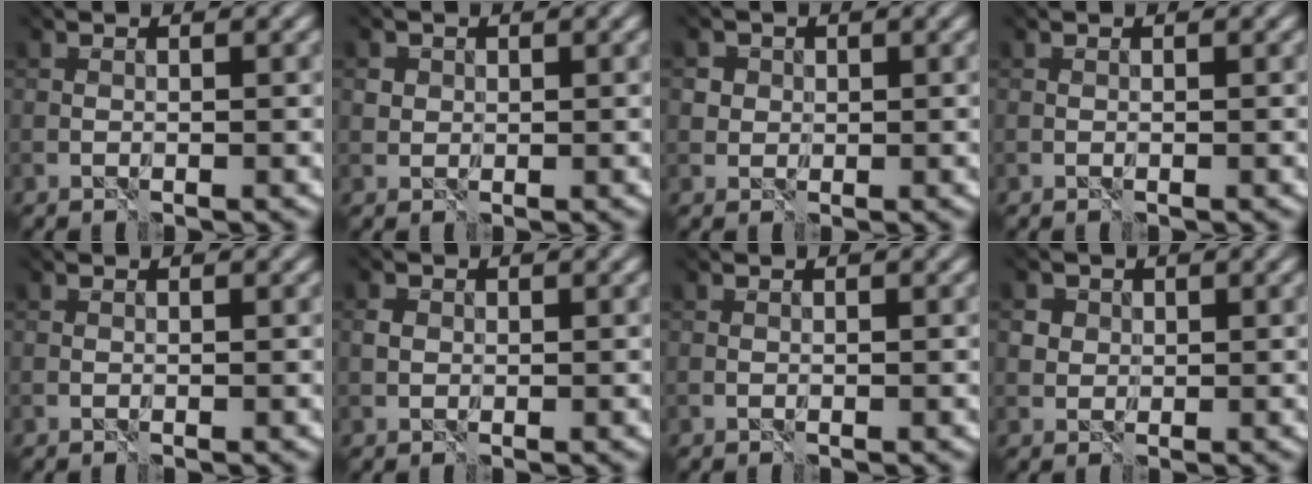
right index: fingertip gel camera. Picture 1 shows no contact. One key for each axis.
{"total": 1.2, "fx": 0.7, "fy": 0.9, "fz": -0.2, "tx": 0.001, "ty": 0.006, "tz": 0.010}
{"total": 2.4, "fx": 1.2, "fy": 2.1, "fz": 0.4, "tx": 0.003, "ty": 0.010, "tz": 0.001}
{"total": 0.0}
{"total": 0.0}
{"total": 0.8, "fx": 0.2, "fy": 0.8, "fz": 0.1, "tx": -0.004, "ty": 0.003, "tz": 0.003}
{"total": 0.0}
{"total": 2.5, "fx": 1.4, "fy": 2.0, "fz": 0.4, "tx": -0.001, "ty": 0.009, "tz": 0.008}